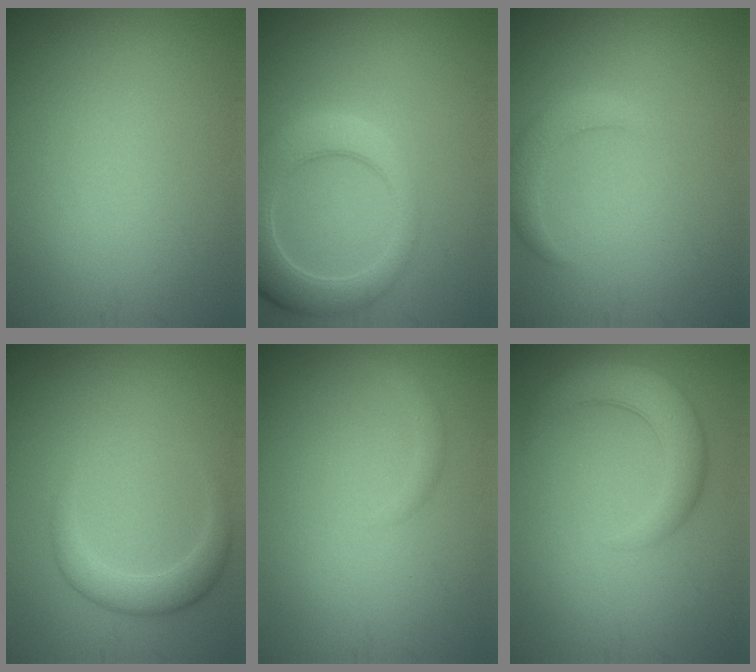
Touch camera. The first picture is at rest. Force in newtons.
{"total": 6.4, "press": 6.3, "slide": 0.8}
{"total": 2.3, "press": 2.3, "slide": 0.4}
{"total": 2.7, "press": 2.6, "slide": 0.4}
{"total": 1.0, "press": 1.0, "slide": 0.1}
{"total": 4.6, "press": 4.5, "slide": 0.2}